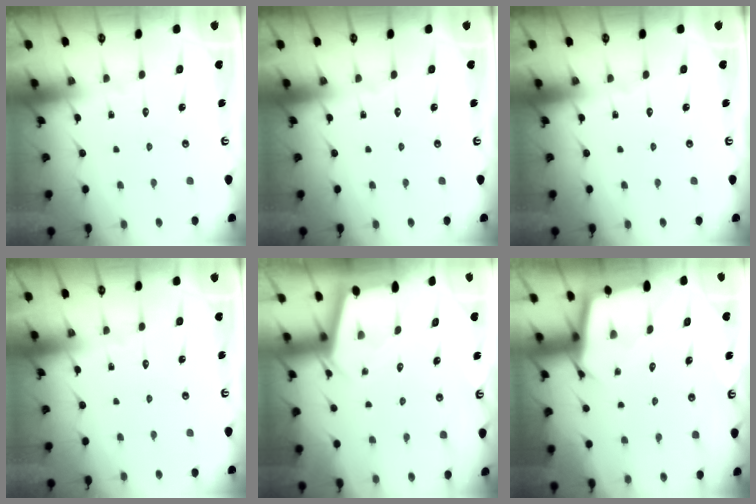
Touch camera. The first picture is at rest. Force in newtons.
{"total": 0.0}
{"total": 0.0}
{"total": 0.0}
{"total": 2.3, "press": 2.3, "slide": 0.3}
{"total": 2.7, "press": 2.7, "slide": 0.1}